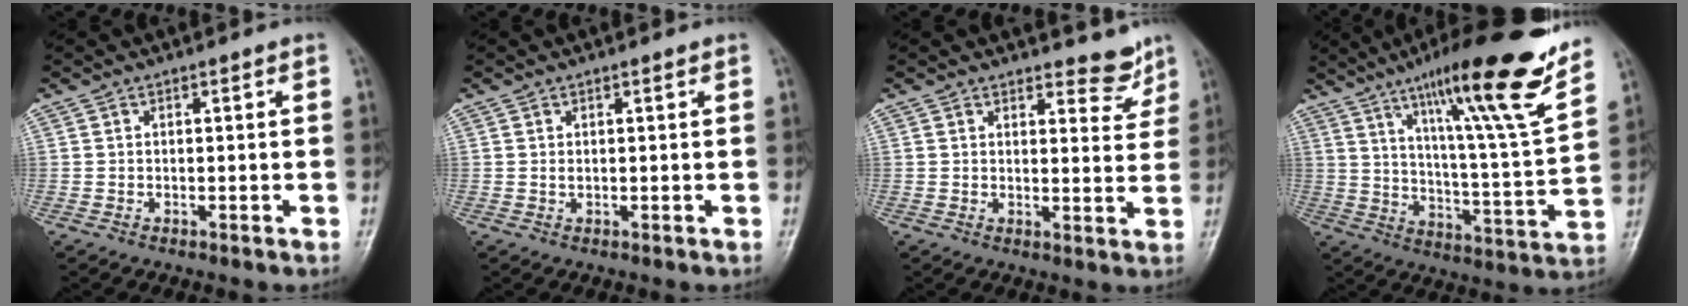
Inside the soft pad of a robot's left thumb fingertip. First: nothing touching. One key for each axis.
{"total": 0.9, "fx": 0.4, "fy": 0.4, "fz": 0.7, "tx": -0.009, "ty": 0.000, "tz": 0.008}
{"total": 5.0, "fx": 4.3, "fy": 2.1, "fz": 1.4, "tx": 0.008, "ty": -0.037, "tz": 0.053}
{"total": 22.7, "fx": 15.4, "fy": 2.0, "fz": 16.6, "tx": -0.225, "ty": -0.070, "tz": 0.241}